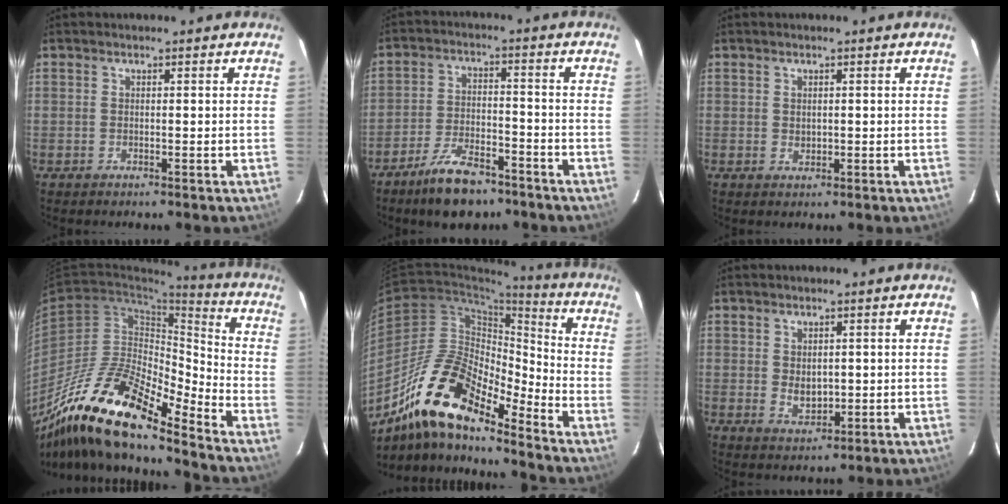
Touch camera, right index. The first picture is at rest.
{"total": 10.3, "force": [-7.8, 4.1, 5.4], "torque": [-0.118, 0.002, -0.131]}
{"total": 1.3, "force": [0.2, 1.1, 0.6], "torque": [-0.006, 0.000, 0.007]}
{"total": 19.4, "force": [-14.5, 4.0, 12.2], "torque": [-0.214, -0.010, -0.284]}
{"total": 17.6, "force": [-13.3, 4.9, 10.5], "torque": [-0.185, -0.007, -0.258]}
{"total": 3.9, "force": [0.3, 2.9, 2.6], "torque": [-0.042, -0.006, 0.012]}